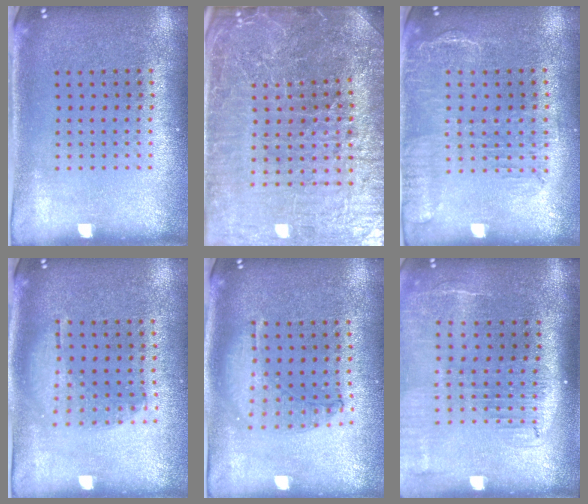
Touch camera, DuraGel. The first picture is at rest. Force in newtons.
{"total": 5.6, "press": 5.2, "slide": 2.1}
{"total": 1.7, "press": 1.4, "slide": 1.0}
{"total": 1.0, "press": 0.9, "slide": 0.4}
{"total": 1.0, "press": 0.9, "slide": 0.3}
{"total": 2.0, "press": 1.6, "slide": 1.2}